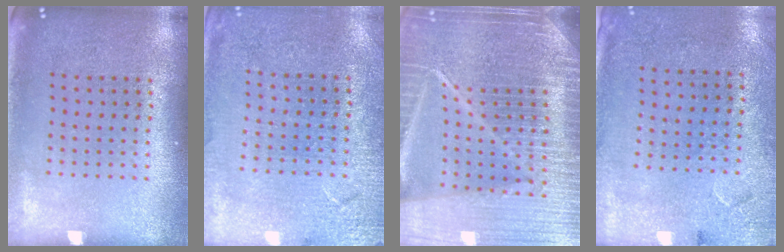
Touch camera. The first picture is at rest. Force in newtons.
{"total": 2.7, "press": 2.7, "slide": 0.1}
{"total": 6.7, "press": 5.7, "slide": 3.4}
{"total": 2.7, "press": 2.2, "slide": 1.6}